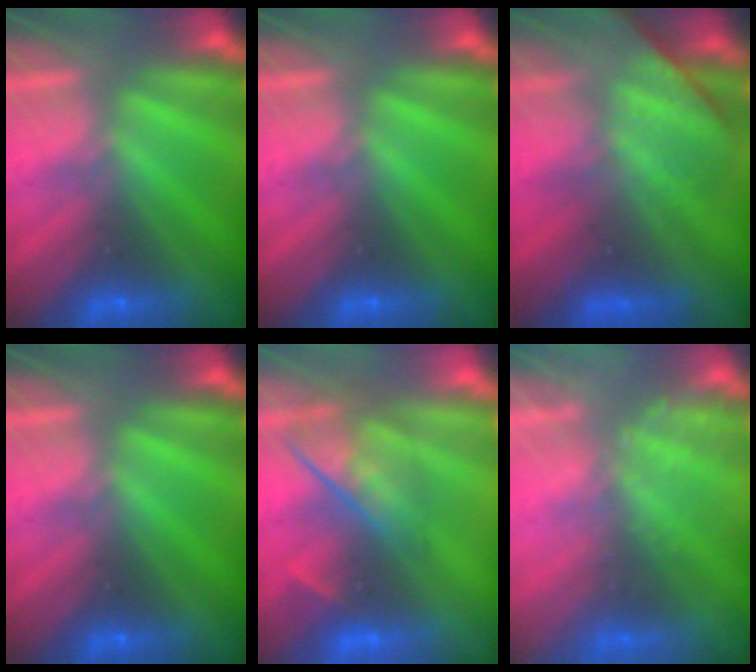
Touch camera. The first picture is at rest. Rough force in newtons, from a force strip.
{"total": 0.0}
{"total": 9.4}
{"total": 0.0}
{"total": 4.5}
{"total": 2.4}